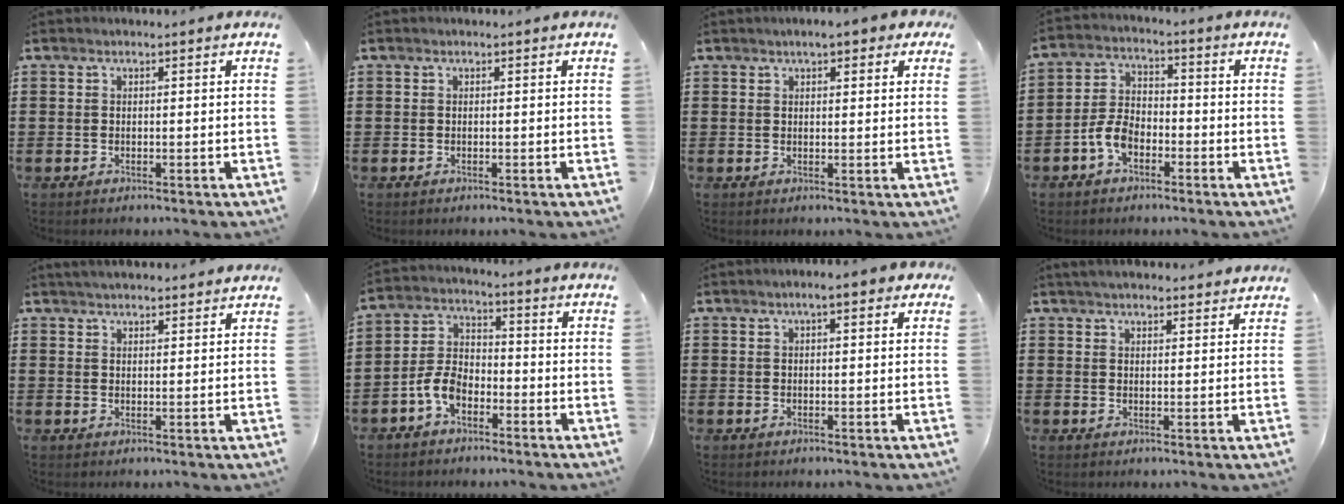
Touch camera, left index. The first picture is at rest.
{"total": 0.0}
{"total": 2.7, "force": [1.9, 0.7, 1.8], "torque": [-0.032, 0.005, 0.031]}
{"total": 5.5, "force": [-2.7, 3.1, 3.6], "torque": [-0.099, 0.002, -0.061]}
{"total": 2.5, "force": [2.5, 0.1, 0.4], "torque": [-0.013, -0.001, 0.047]}
{"total": 5.8, "force": [-3.1, 3.3, 3.5], "torque": [-0.097, 0.005, -0.068]}
{"total": 2.6, "force": [1.3, 0.5, 2.2], "torque": [-0.045, 0.005, 0.020]}
{"total": 3.0, "force": [2.9, 0.2, 0.7], "torque": [-0.020, -0.002, 0.055]}